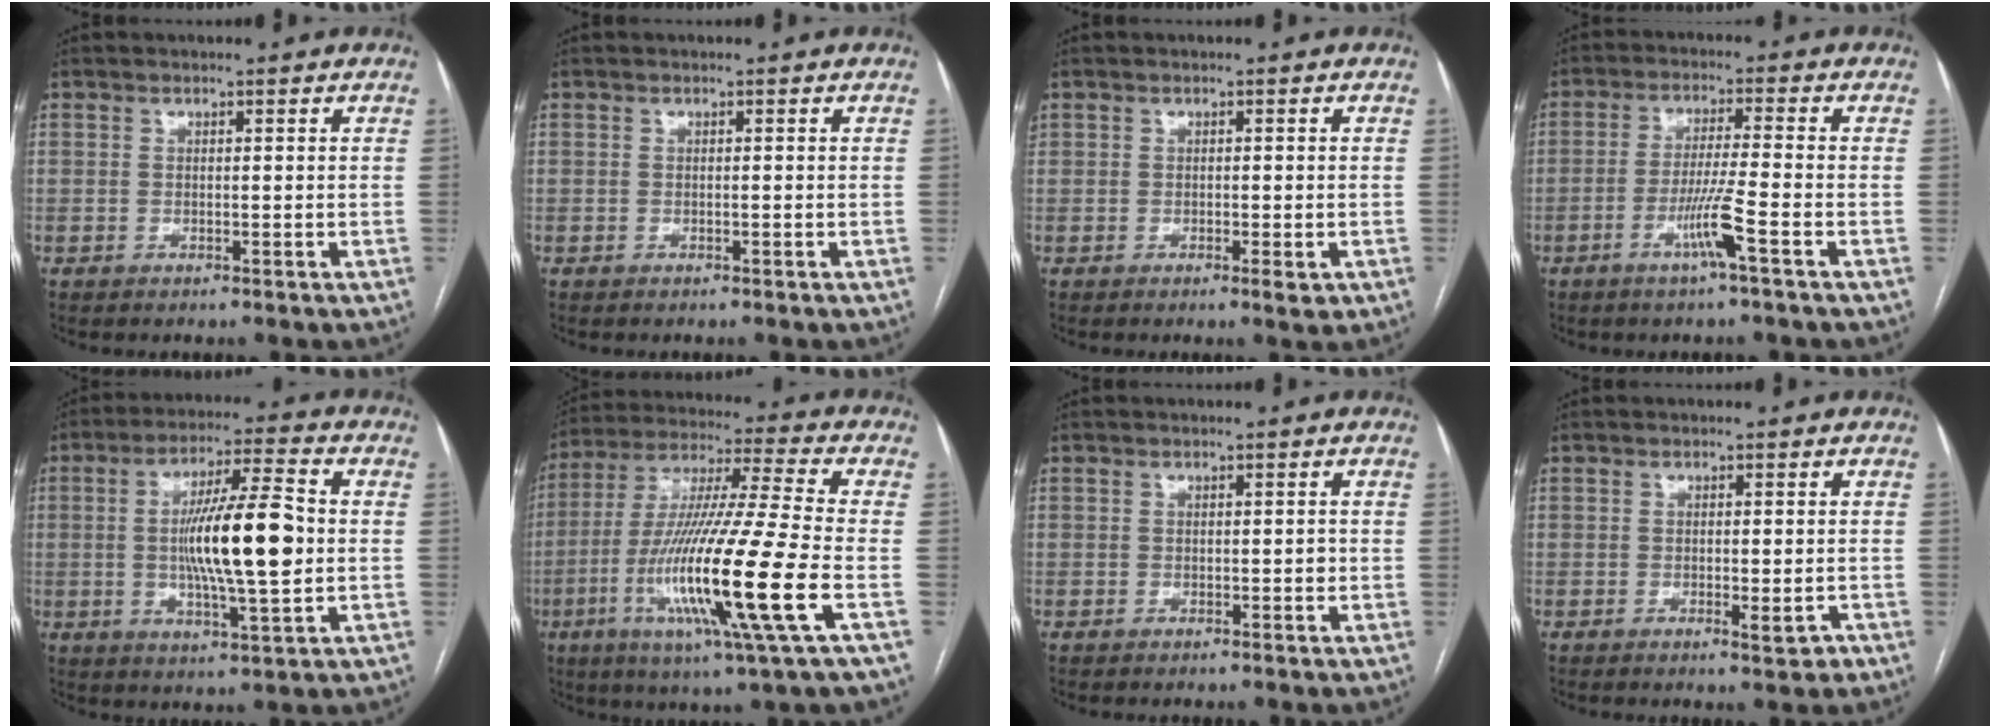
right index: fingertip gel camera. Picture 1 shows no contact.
{"total": 0.0}
{"total": 1.8, "force": [-0.6, 0.8, 1.5], "torque": [-0.027, 0.003, 0.002]}
{"total": 6.2, "force": [-2.9, -1.0, 5.4], "torque": [-0.103, -0.009, -0.057]}
{"total": 14.0, "force": [-0.2, 1.6, 13.9], "torque": [-0.242, 0.004, -0.005]}
{"total": 21.8, "force": [-6.4, -0.7, 20.8], "torque": [-0.417, -0.035, -0.127]}
{"total": 0.9, "force": [-0.2, 0.4, 0.8], "torque": [-0.010, 0.002, 0.000]}
{"total": 2.2, "force": [-1.0, 0.7, 1.9], "torque": [-0.025, -0.002, -0.009]}